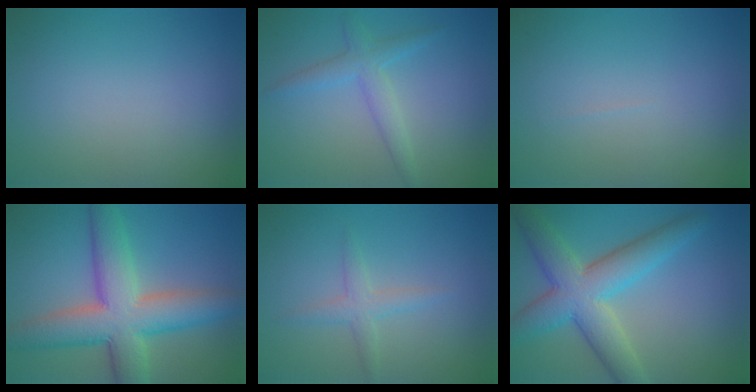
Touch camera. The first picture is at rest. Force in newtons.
{"total": 2.6, "press": 2.6, "slide": 0.1}
{"total": 0.0}
{"total": 9.4, "press": 9.4, "slide": 0.6}
{"total": 1.8, "press": 1.8, "slide": 0.0}
{"total": 7.6, "press": 7.6, "slide": 0.2}